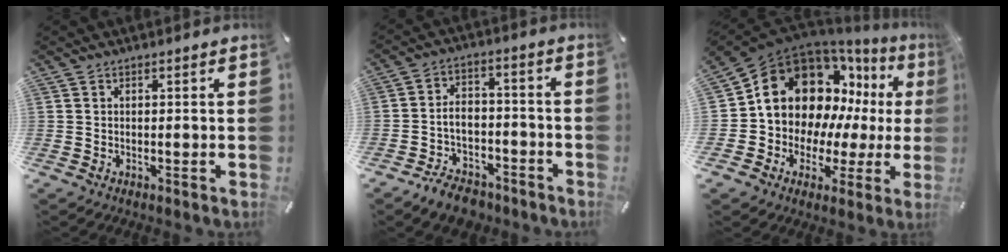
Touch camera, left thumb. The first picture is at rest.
{"total": 8.3, "force": [-5.3, 5.5, 3.3], "torque": [-0.058, 0.044, -0.095]}
{"total": 16.5, "force": [6.1, 13.2, 7.8], "torque": [-0.136, -0.061, 0.121]}